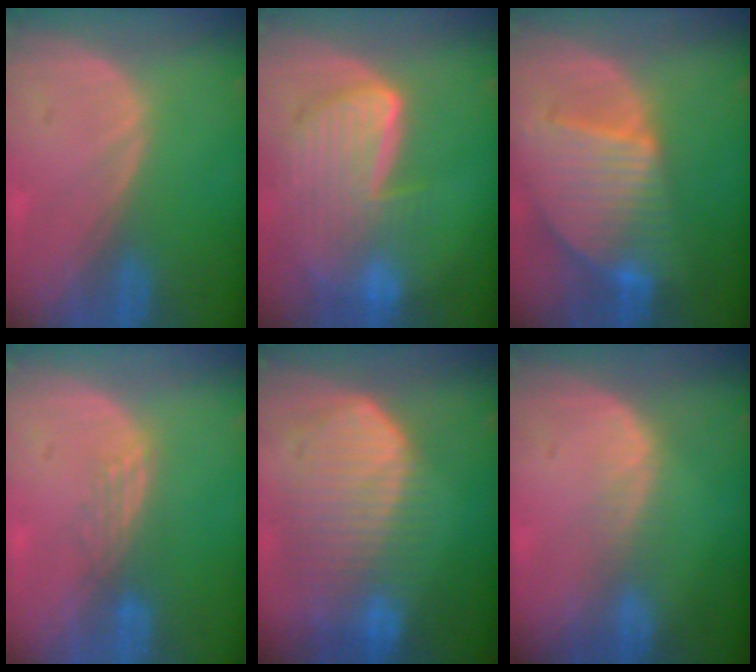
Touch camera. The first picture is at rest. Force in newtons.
{"total": 9.4, "press": 8.1, "slide": 4.8}
{"total": 9.5, "press": 8.2, "slide": 4.8}
{"total": 2.9, "press": 2.4, "slide": 1.6}
{"total": 10.5, "press": 9.1, "slide": 5.2}
{"total": 2.3, "press": 1.6, "slide": 1.6}